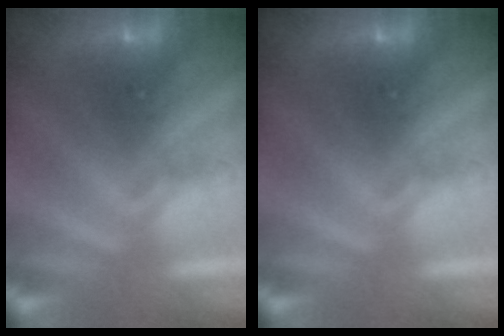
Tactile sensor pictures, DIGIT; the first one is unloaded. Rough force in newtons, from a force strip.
{"total": 0.0}